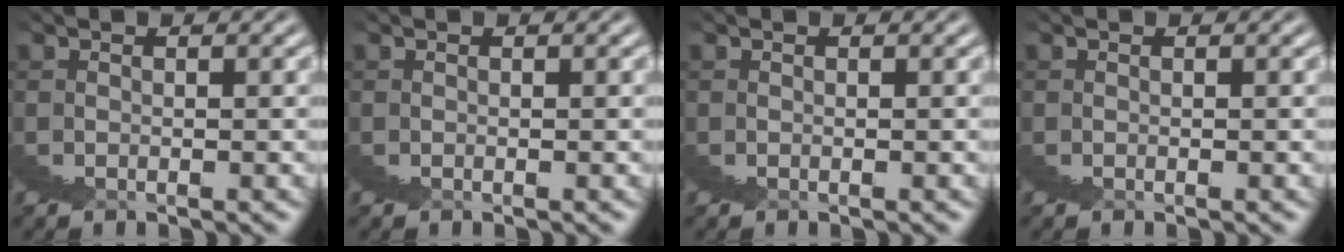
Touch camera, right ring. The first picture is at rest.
{"total": 0.0}
{"total": 0.0}
{"total": 0.0}